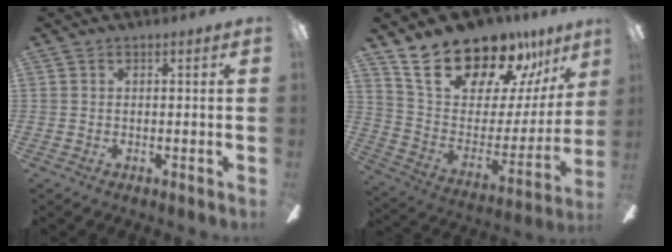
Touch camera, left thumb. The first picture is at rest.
{"total": 22.4, "force": [18.1, 9.4, 9.3], "torque": [-0.158, -0.126, 0.327]}